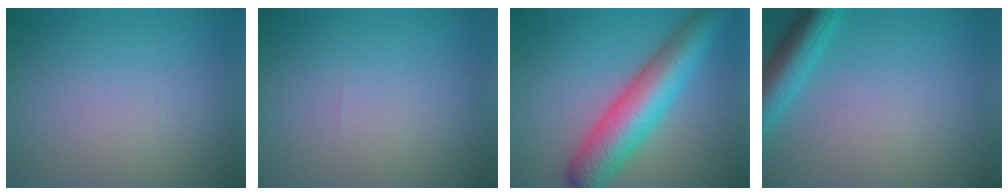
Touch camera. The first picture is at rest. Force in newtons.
{"total": 0.0}
{"total": 9.0, "press": 9.0, "slide": 0.1}
{"total": 4.7, "press": 4.7, "slide": 0.2}